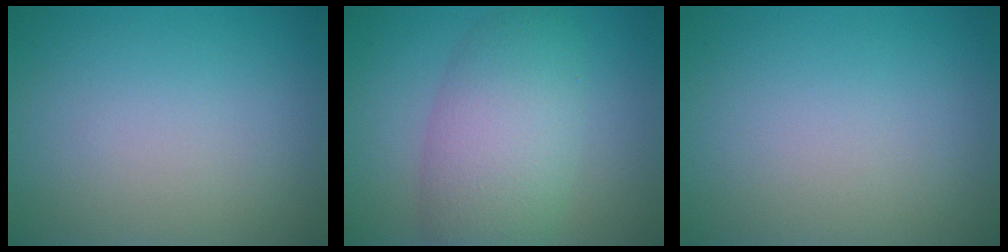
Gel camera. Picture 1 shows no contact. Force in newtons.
{"total": 6.9, "press": 6.9, "slide": 0.0}
{"total": 0.0}